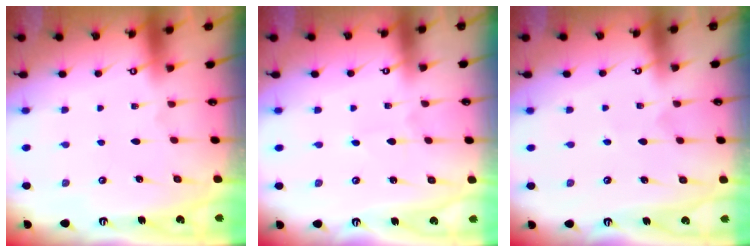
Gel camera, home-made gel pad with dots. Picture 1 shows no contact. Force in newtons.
{"total": 1.6, "press": 1.6, "slide": 0.1}
{"total": 3.5, "press": 3.3, "slide": 1.1}